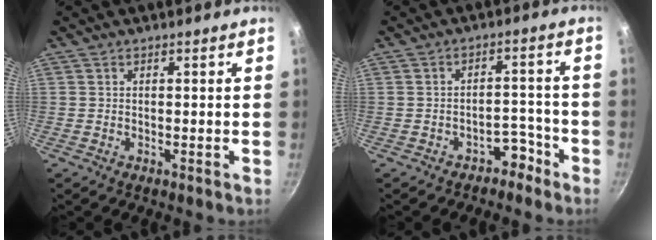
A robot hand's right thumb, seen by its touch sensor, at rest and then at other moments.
{"total": 4.7, "force": [-3.4, 2.8, 1.8], "torque": [0.008, 0.050, -0.035]}